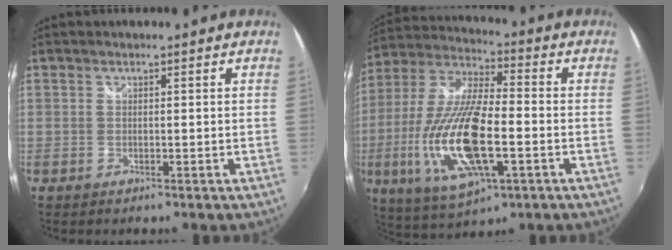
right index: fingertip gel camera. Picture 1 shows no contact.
{"total": 20.3, "force": [-5.2, 6.8, 18.4], "torque": [-0.381, -0.026, -0.091]}